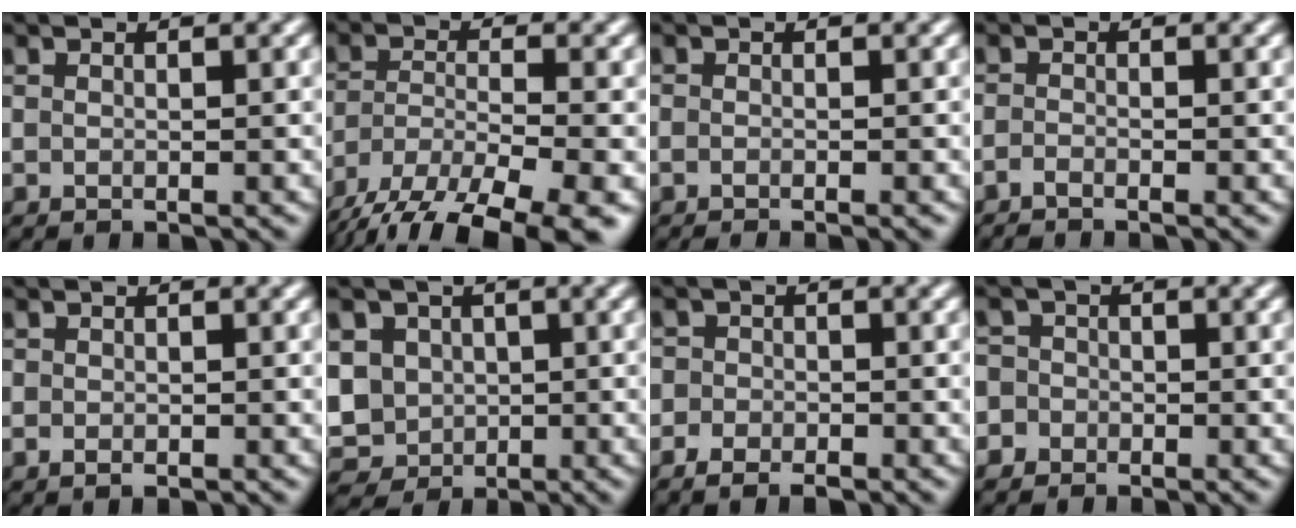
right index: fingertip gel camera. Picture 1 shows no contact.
{"total": 12.2, "force": [-9.1, 4.2, 6.8], "torque": [-0.130, -0.036, -0.138]}
{"total": 1.7, "force": [-1.2, 0.3, 1.1], "torque": [-0.015, -0.006, -0.019]}
{"total": 1.1, "force": [-1.0, 0.1, 0.6], "torque": [-0.013, -0.004, -0.024]}
{"total": 1.1, "force": [-0.3, 0.8, 0.7], "torque": [-0.012, -0.003, -0.005]}
{"total": 6.9, "force": [0.0, 6.0, 3.5], "torque": [-0.081, 0.003, -0.015]}
{"total": 2.9, "force": [-1.5, 2.1, 1.4], "torque": [-0.003, 0.000, -0.038]}
{"total": 4.0, "force": [-1.6, 3.6, 0.7], "torque": [0.013, 0.011, -0.054]}